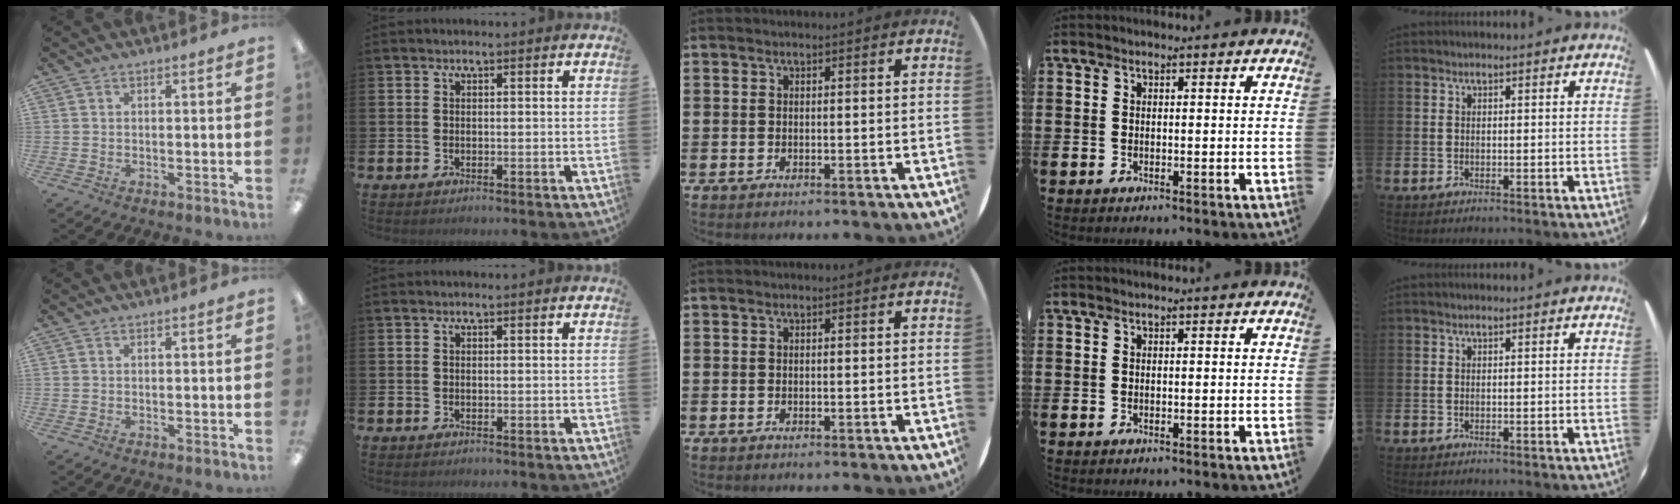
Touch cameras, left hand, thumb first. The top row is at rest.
{}